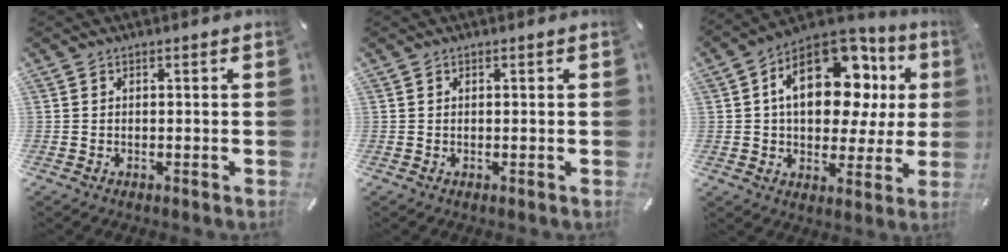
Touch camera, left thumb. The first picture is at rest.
{"total": 0.0}
{"total": 21.9, "force": [6.2, 13.3, 16.2], "torque": [-0.241, -0.024, 0.106]}